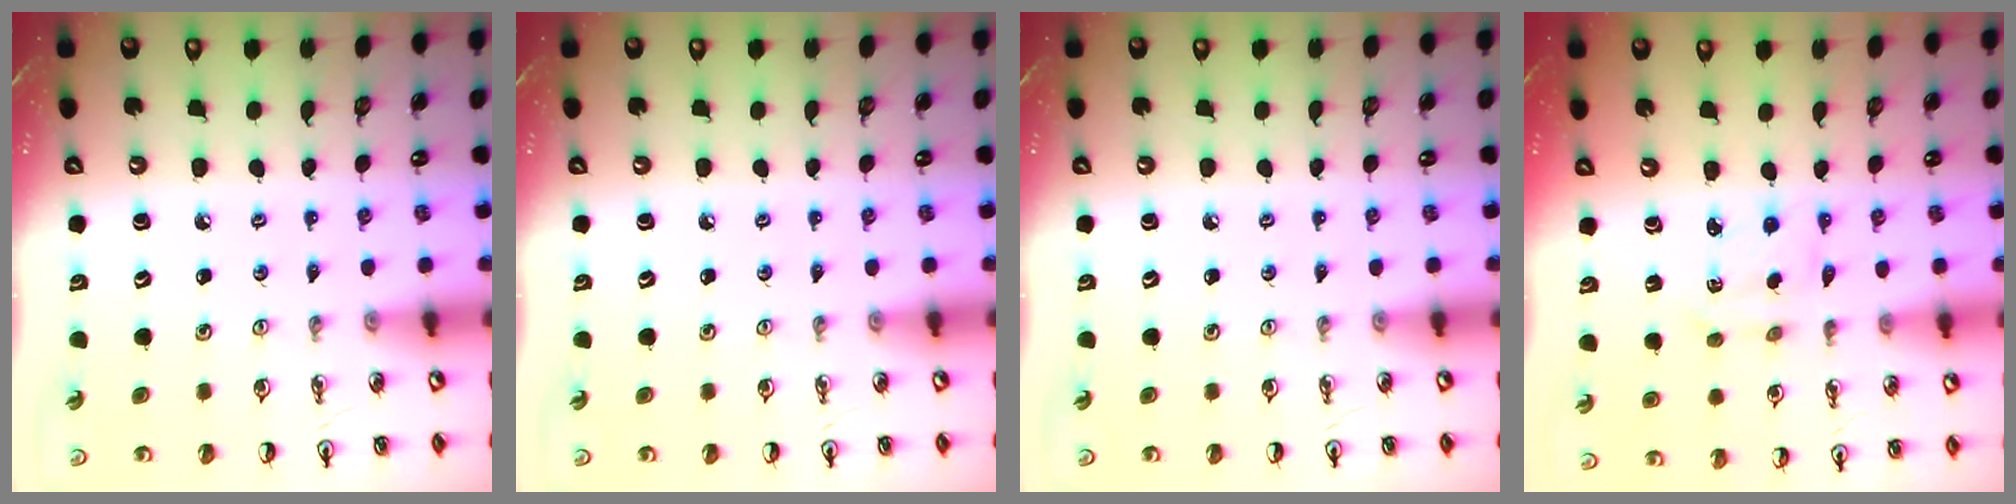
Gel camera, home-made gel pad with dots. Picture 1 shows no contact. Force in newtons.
{"total": 0.0}
{"total": 0.0}
{"total": 2.3, "press": 2.1, "slide": 0.8}